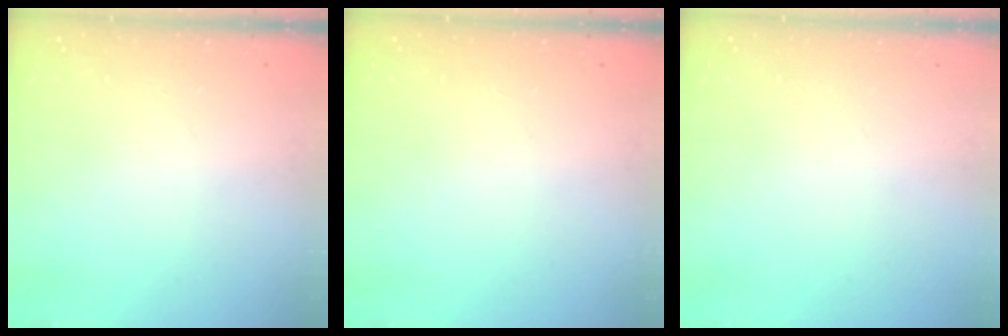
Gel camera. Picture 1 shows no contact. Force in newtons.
{"total": 0.0}
{"total": 0.0}